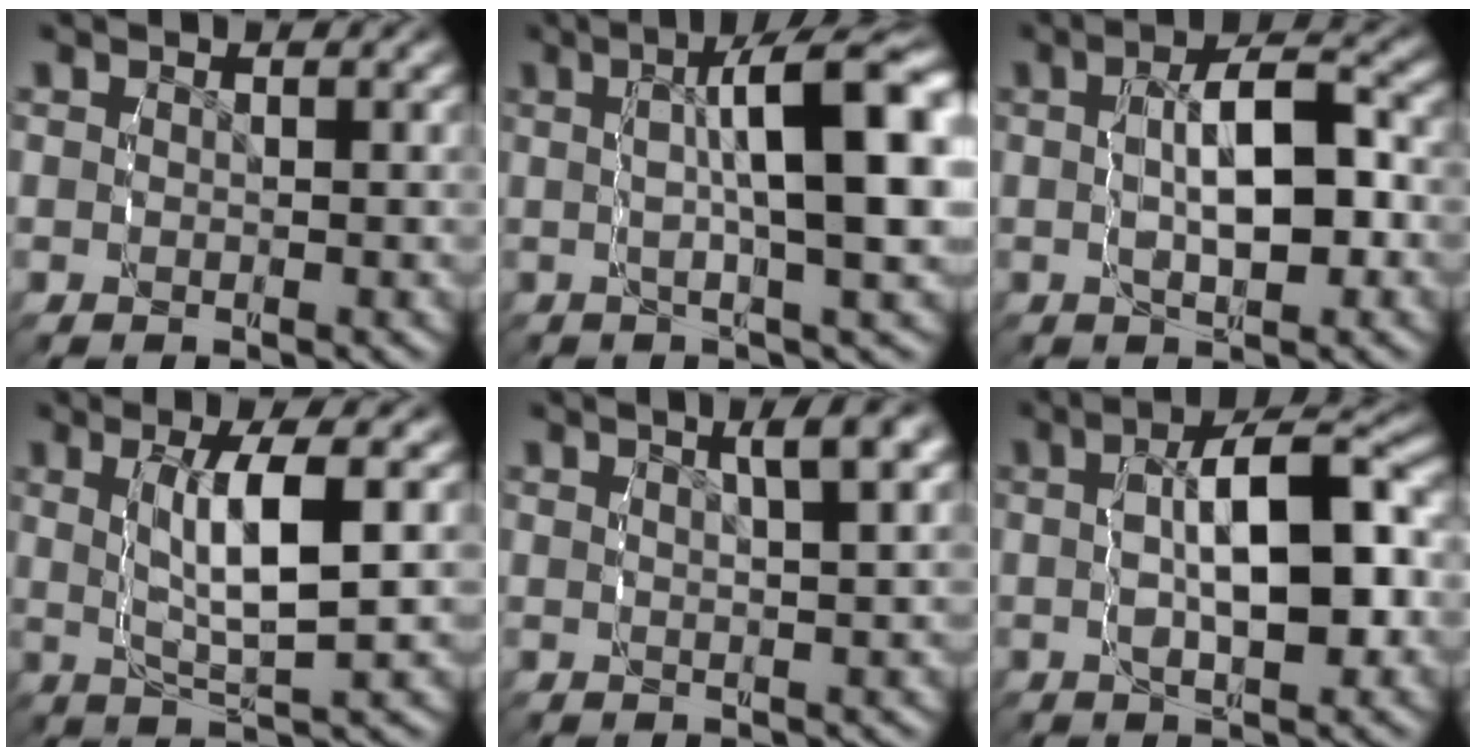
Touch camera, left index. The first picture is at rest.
{"total": 9.6, "force": [1.2, 2.9, 9.1], "torque": [-0.130, 0.020, 0.017]}
{"total": 5.6, "force": [-0.5, 2.4, 5.1], "torque": [-0.091, 0.006, -0.008]}
{"total": 5.4, "force": [0.2, 1.5, 5.2], "torque": [-0.103, -0.001, 0.007]}
{"total": 3.4, "force": [1.8, 0.4, 2.9], "torque": [-0.039, 0.011, 0.028]}
{"total": 7.9, "force": [-0.4, 3.1, 7.2], "torque": [-0.117, 0.011, -0.006]}